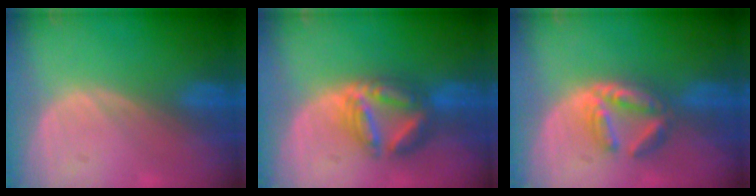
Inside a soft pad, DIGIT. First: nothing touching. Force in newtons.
{"total": 6.9, "press": 6.8, "slide": 0.4}
{"total": 5.3, "press": 5.3, "slide": 0.8}